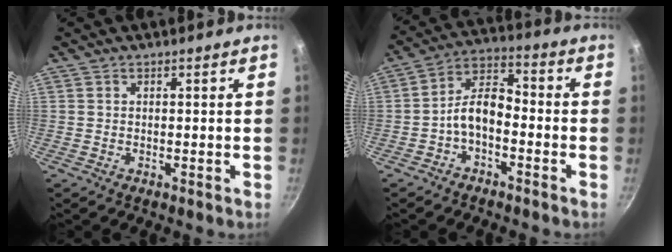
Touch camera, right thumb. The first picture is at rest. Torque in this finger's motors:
{"motor_torque": [1.34, 1.26, 0.76, -0.40, 0.05]}